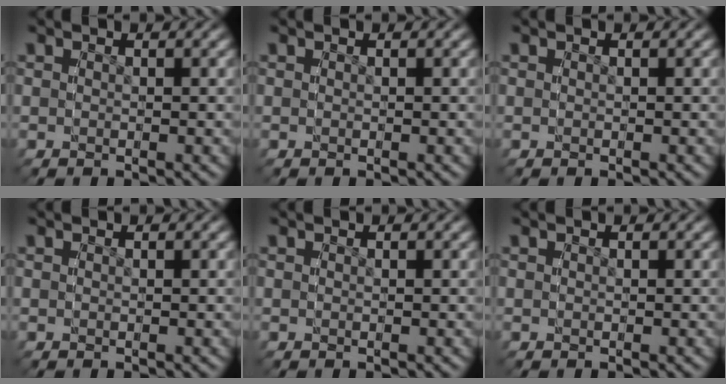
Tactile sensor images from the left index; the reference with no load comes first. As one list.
[{"total": 0.0}, {"total": 0.0}, {"total": 0.0}, {"total": 0.0}, {"total": 0.0}]